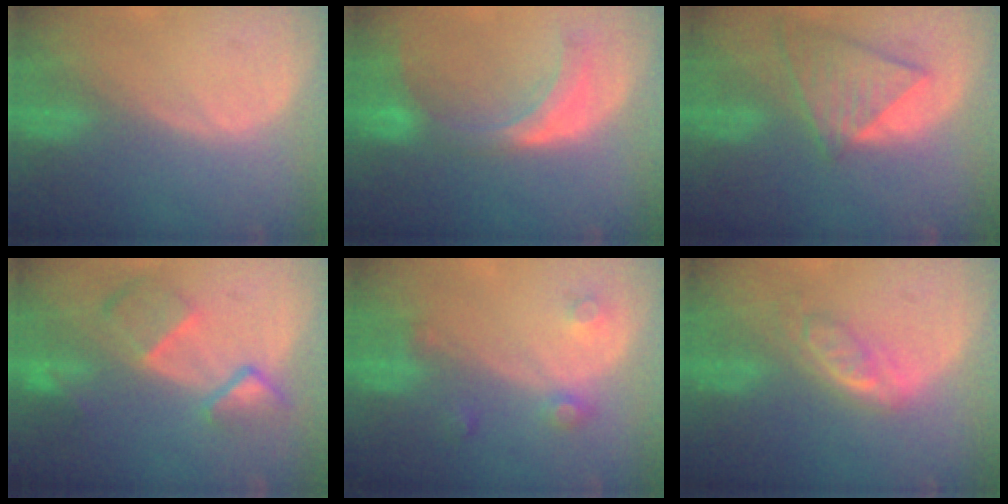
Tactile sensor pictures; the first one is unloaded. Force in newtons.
{"total": 7.6, "press": 6.9, "slide": 3.2}
{"total": 7.8, "press": 7.0, "slide": 3.4}
{"total": 7.7, "press": 6.7, "slide": 3.9}
{"total": 3.6, "press": 3.2, "slide": 1.6}
{"total": 4.9, "press": 4.6, "slide": 1.9}